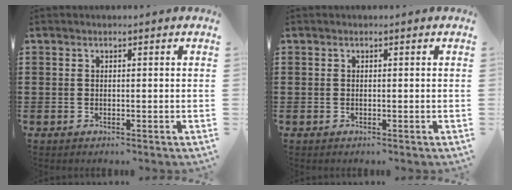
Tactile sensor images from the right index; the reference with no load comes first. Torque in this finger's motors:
{"motor_torque": [2.14, 0.00, -0.01, 0.00]}